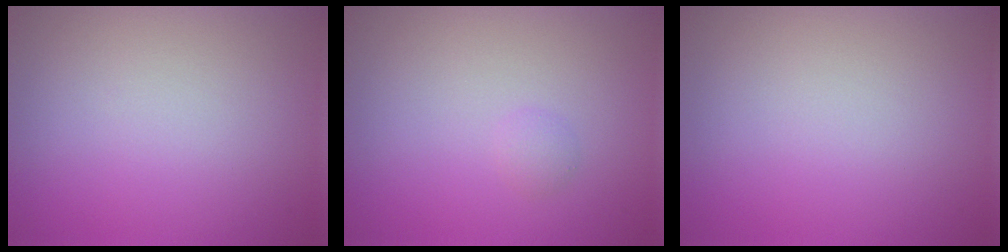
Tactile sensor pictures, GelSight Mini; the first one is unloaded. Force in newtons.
{"total": 0.8, "press": 0.8, "slide": 0.1}
{"total": 0.0}